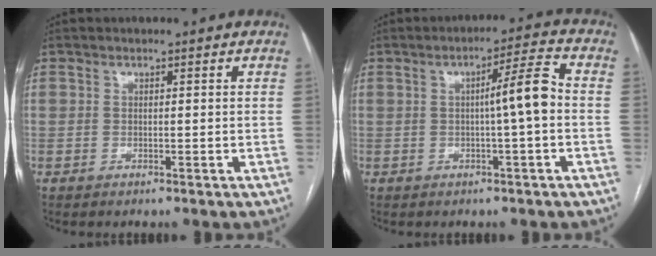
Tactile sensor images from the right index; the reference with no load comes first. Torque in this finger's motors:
{"motor_torque": [0.91, 0.09, 0.40, 0.10]}